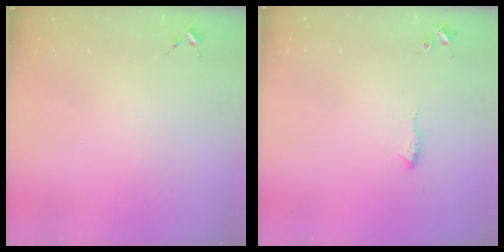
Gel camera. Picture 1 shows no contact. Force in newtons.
{"total": 7.7, "press": 7.7, "slide": 0.7}